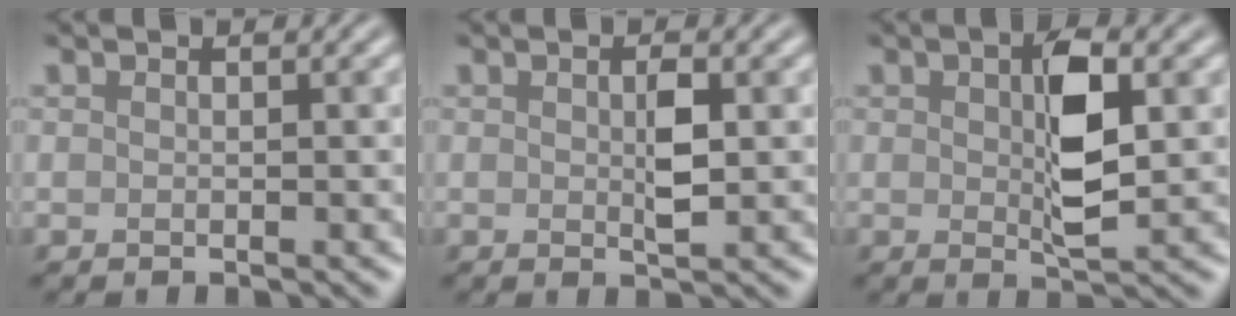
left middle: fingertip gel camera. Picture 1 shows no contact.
{"total": 2.1, "force": [0.1, 0.7, 2.0], "torque": [-0.037, -0.002, 0.004]}
{"total": 4.9, "force": [0.6, 1.9, 4.4], "torque": [-0.078, 0.000, 0.011]}